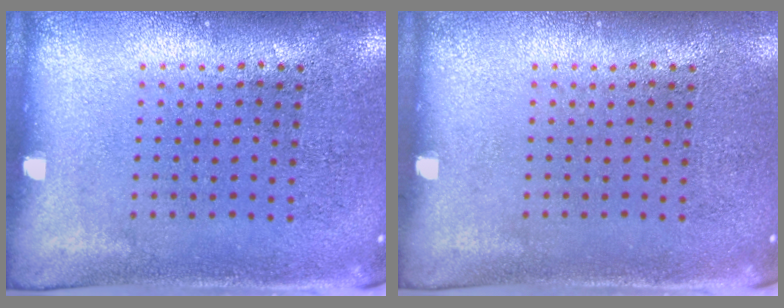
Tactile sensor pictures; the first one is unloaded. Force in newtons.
{"total": 0.0}